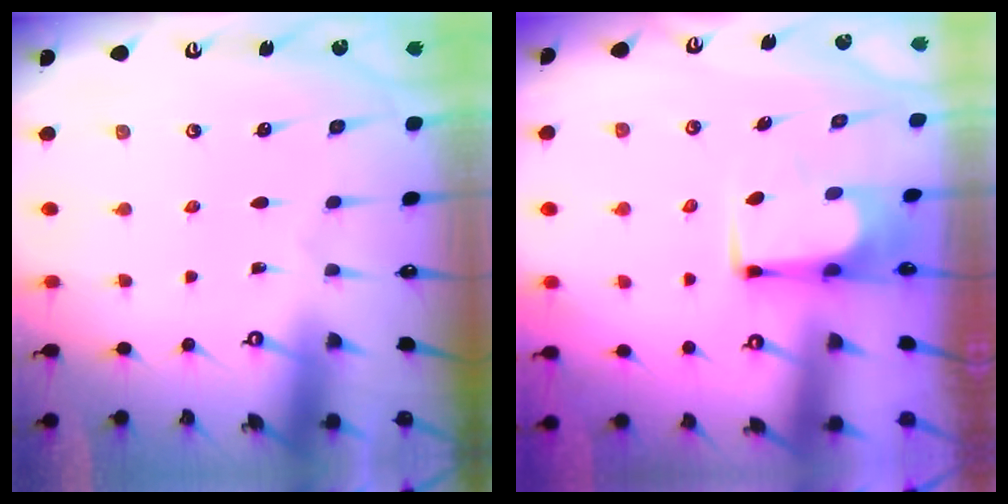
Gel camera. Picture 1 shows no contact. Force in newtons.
{"total": 2.4, "press": 2.3, "slide": 0.5}